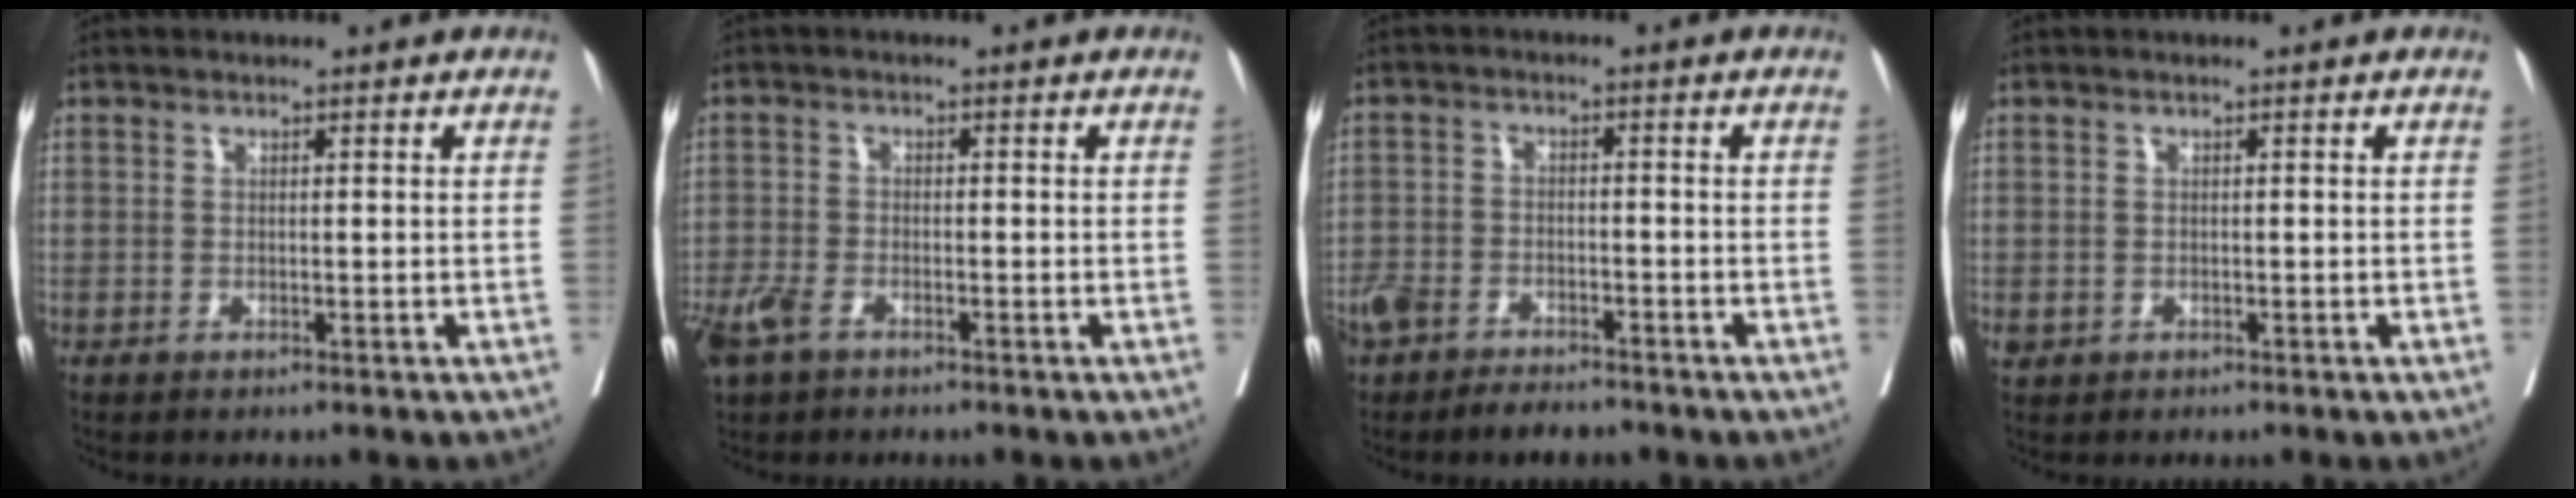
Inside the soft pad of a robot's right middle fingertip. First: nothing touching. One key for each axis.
{"total": 4.5, "fx": -2.9, "fy": 2.1, "fz": 2.7, "tx": -0.062, "ty": -0.006, "tz": -0.055}
{"total": 8.3, "fx": -6.6, "fy": 3.5, "fz": 3.6, "tx": -0.073, "ty": 0.002, "tz": -0.110}
{"total": 0.9, "fx": -0.2, "fy": 0.8, "fz": 0.3, "tx": -0.007, "ty": 0.001, "tz": 0.002}